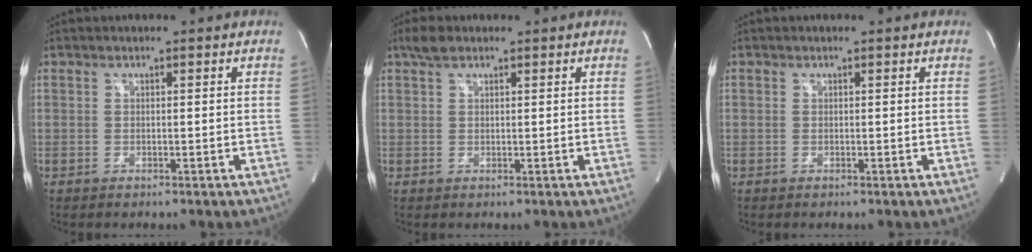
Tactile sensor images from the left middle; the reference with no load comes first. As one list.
[{"total": 2.3, "force": [1.7, 1.1, 1.1], "torque": [-0.027, 0.012, 0.034]}, {"total": 0.0}]